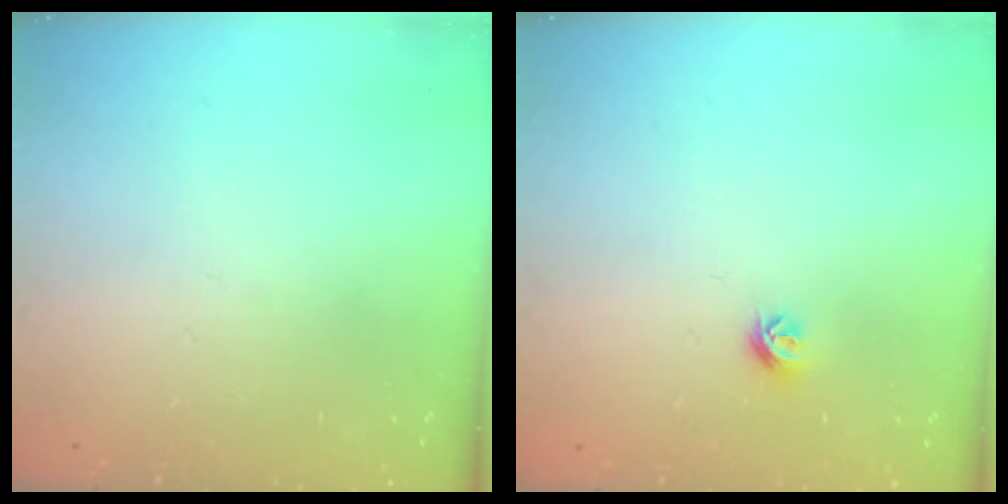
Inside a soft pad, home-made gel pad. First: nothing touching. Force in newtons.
{"total": 5.4, "press": 5.3, "slide": 0.9}